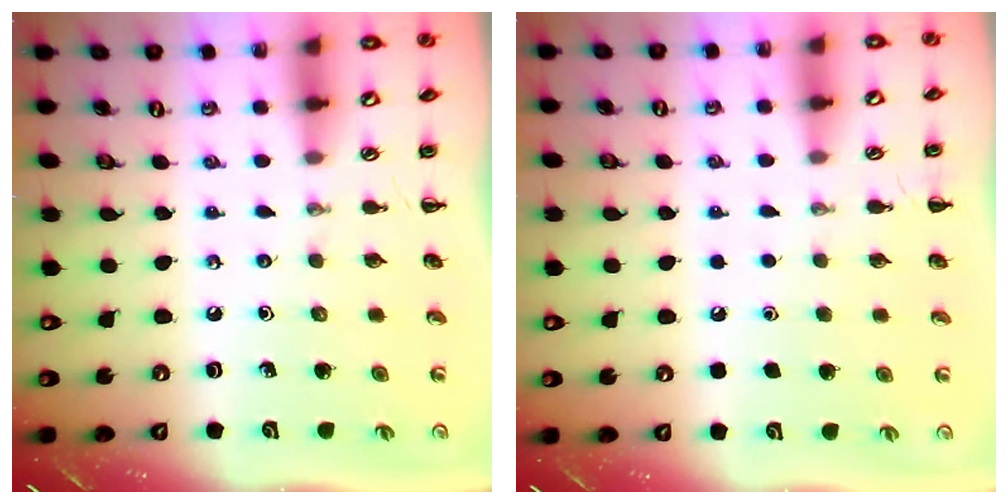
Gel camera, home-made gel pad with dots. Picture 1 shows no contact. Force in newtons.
{"total": 1.8, "press": 1.8, "slide": 0.1}